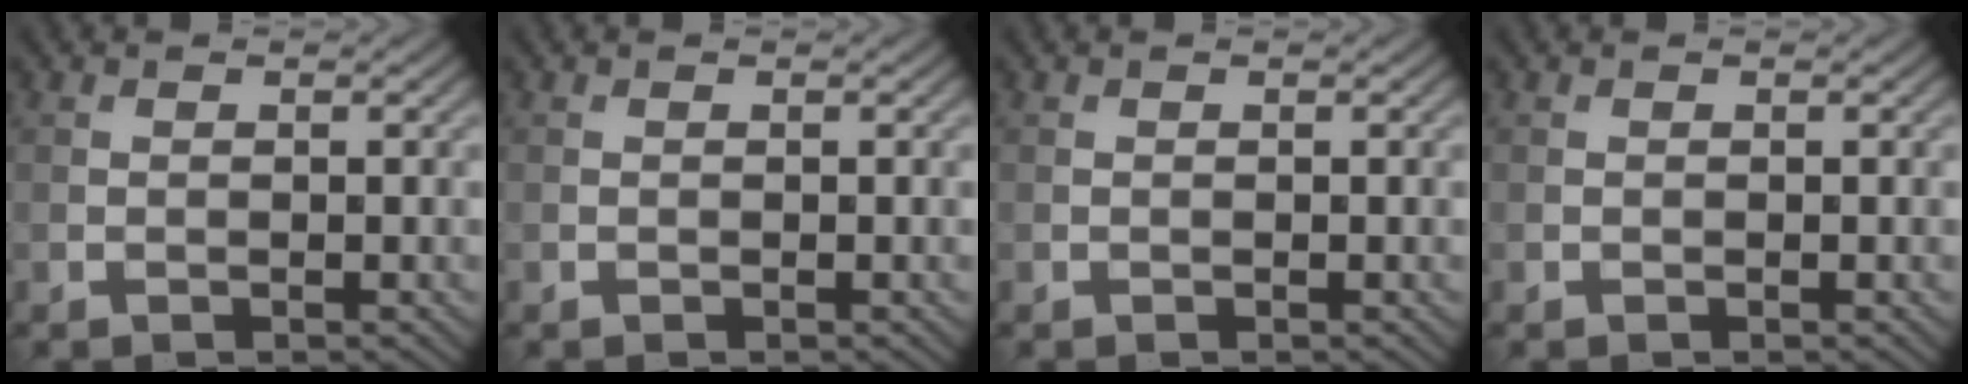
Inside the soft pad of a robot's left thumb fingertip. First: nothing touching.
{"total": 0.0}
{"total": 0.0}
{"total": 0.0}